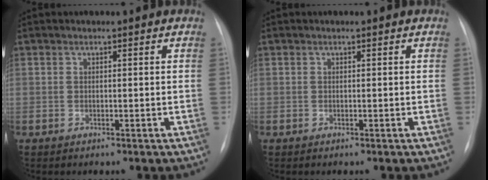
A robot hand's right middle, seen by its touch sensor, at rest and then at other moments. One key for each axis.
{"total": 0.0}